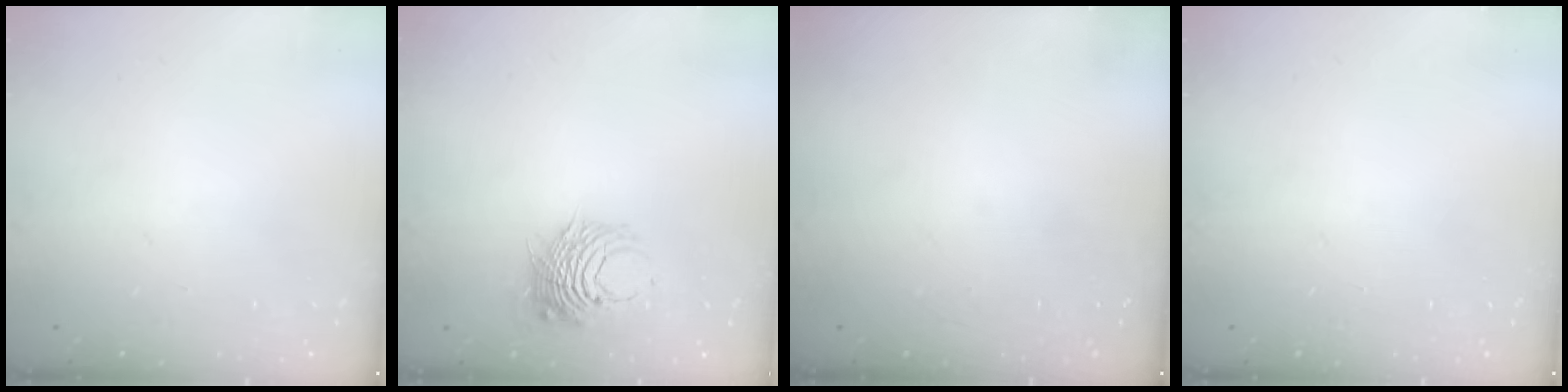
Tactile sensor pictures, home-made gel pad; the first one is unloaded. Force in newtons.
{"total": 8.2, "press": 8.1, "slide": 0.7}
{"total": 0.0}
{"total": 0.0}